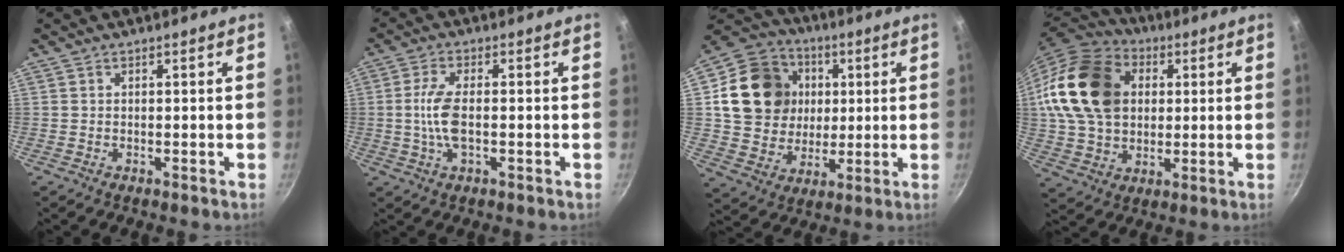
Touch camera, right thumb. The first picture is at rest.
{"total": 6.6, "force": [-0.5, 2.6, 6.1], "torque": [-0.132, 0.005, -0.016]}
{"total": 18.7, "force": [3.4, 16.0, 9.1], "torque": [-0.142, 0.011, 0.061]}
{"total": 22.0, "force": [4.7, 16.2, 14.1], "torque": [-0.241, 0.019, 0.082]}